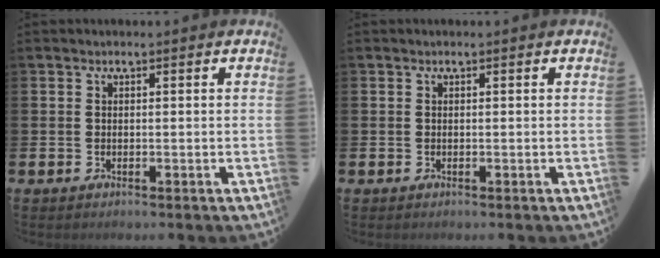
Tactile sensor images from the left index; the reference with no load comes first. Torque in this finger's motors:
{"motor_torque": [-0.04, 0.01, 0.00, 0.00]}